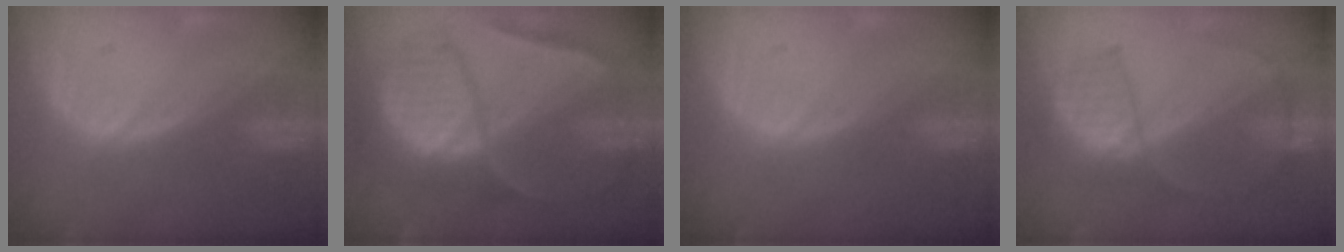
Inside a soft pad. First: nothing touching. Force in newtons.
{"total": 10.7, "press": 10.6, "slide": 1.0}
{"total": 0.0}
{"total": 6.1, "press": 6.0, "slide": 1.1}